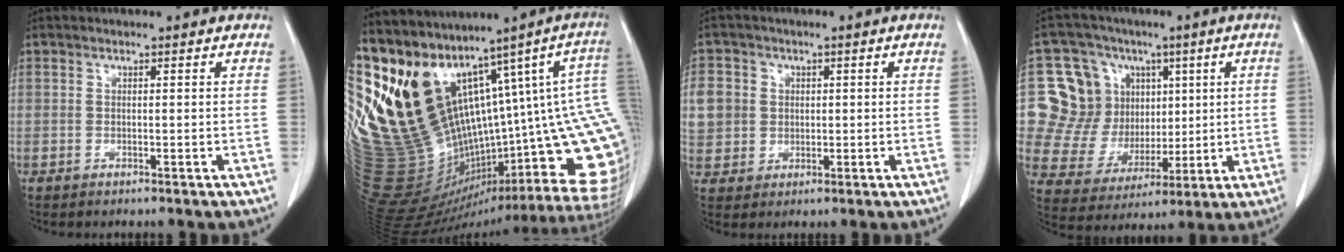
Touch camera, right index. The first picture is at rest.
{"total": 27.7, "force": [15.1, 8.7, 21.5], "torque": [-0.346, -0.020, 0.274]}
{"total": 9.0, "force": [1.4, 8.5, 2.6], "torque": [-0.079, 0.025, 0.039]}
{"total": 13.8, "force": [4.0, 11.5, 6.5], "torque": [-0.118, 0.047, 0.089]}